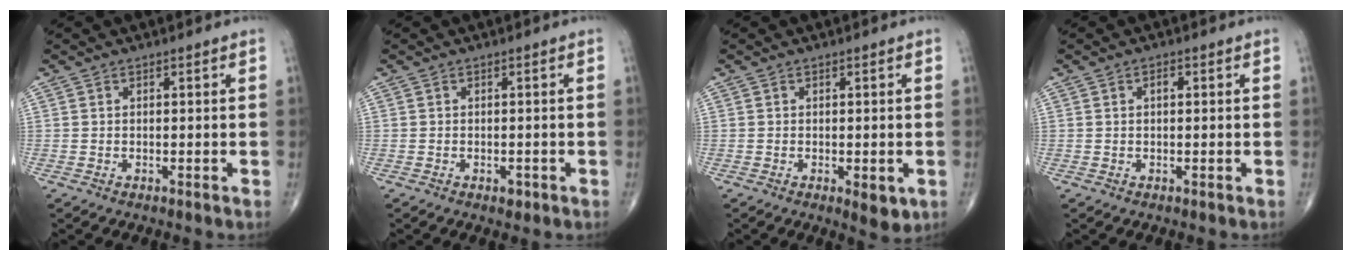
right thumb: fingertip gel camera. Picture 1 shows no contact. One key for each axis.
{"total": 1.2, "fx": -0.6, "fy": 0.7, "fz": 0.8, "tx": -0.007, "ty": 0.000, "tz": -0.008}
{"total": 3.6, "fx": -1.0, "fy": 1.5, "fz": 3.1, "tx": -0.032, "ty": -0.008, "tz": -0.009}
{"total": 1.1, "fx": 0.3, "fy": 0.5, "fz": 0.9, "tx": -0.015, "ty": 0.001, "tz": 0.003}